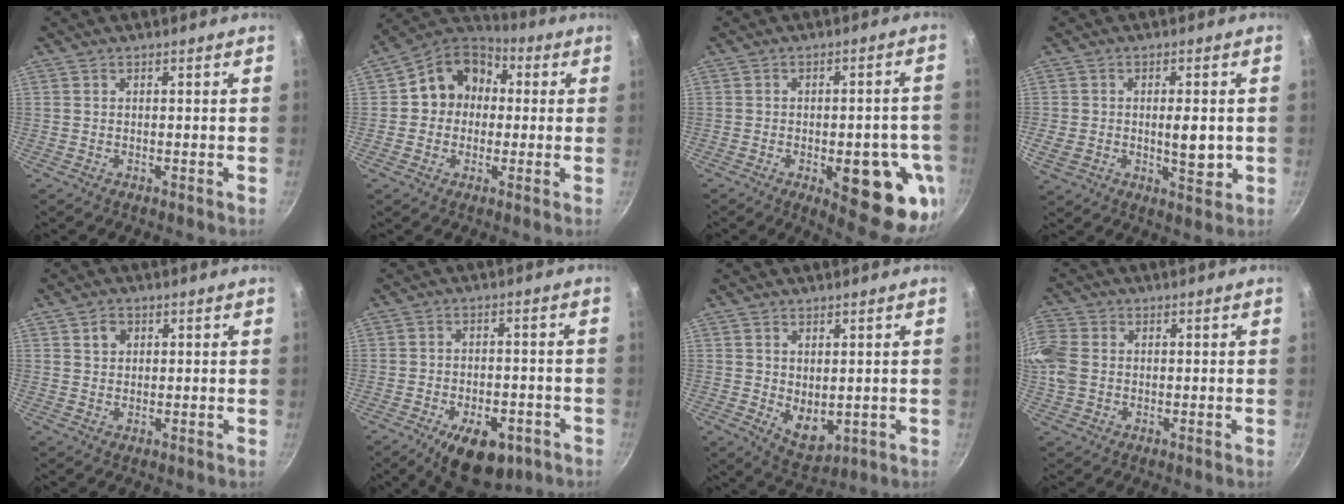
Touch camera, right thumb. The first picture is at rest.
{"total": 12.0, "force": [0.9, 10.4, 5.9], "torque": [-0.053, 0.030, -0.008]}
{"total": 15.9, "force": [-5.1, 6.2, 13.7], "torque": [-0.124, 0.010, -0.061]}
{"total": 8.3, "force": [-0.2, 4.1, 7.2], "torque": [-0.102, -0.006, -0.002]}
{"total": 2.8, "force": [1.1, 2.2, 1.3], "torque": [-0.011, 0.002, 0.018]}
{"total": 12.2, "force": [-6.3, 6.6, 8.1], "torque": [-0.093, 0.022, -0.078]}
{"total": 6.3, "force": [0.9, 3.9, 4.8], "torque": [-0.060, -0.023, 0.030]}
{"total": 8.0, "force": [0.6, 6.3, 4.8], "torque": [-0.102, 0.007, 0.004]}